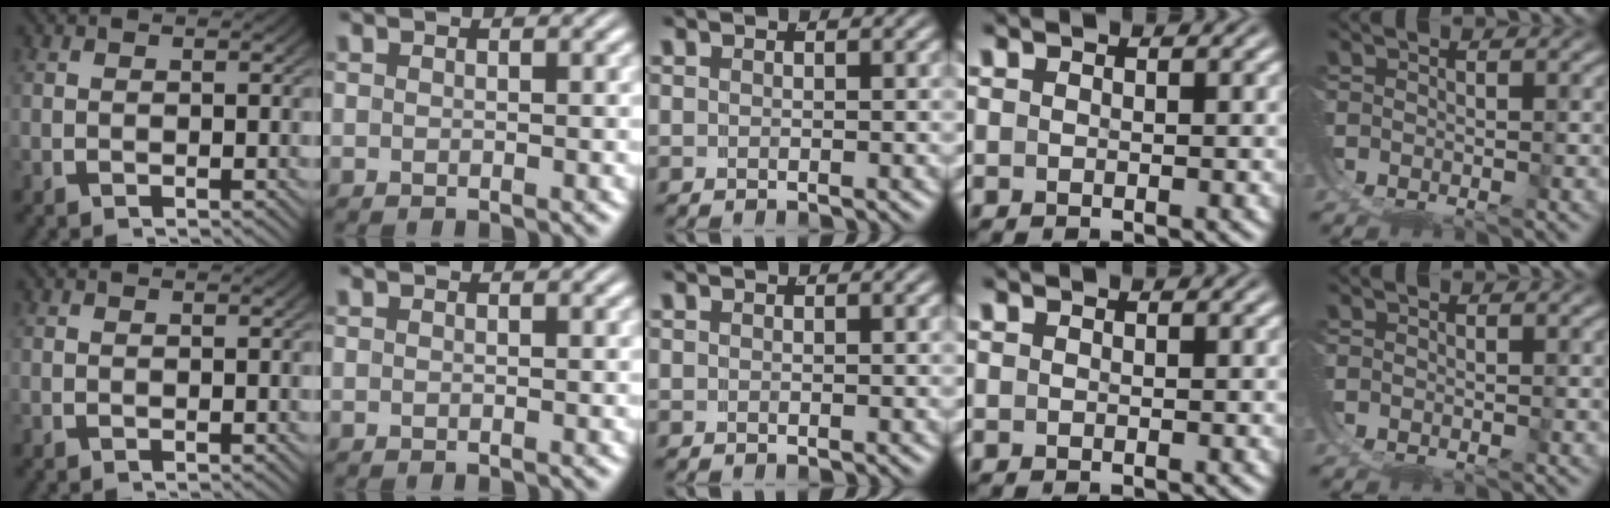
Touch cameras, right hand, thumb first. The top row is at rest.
{}